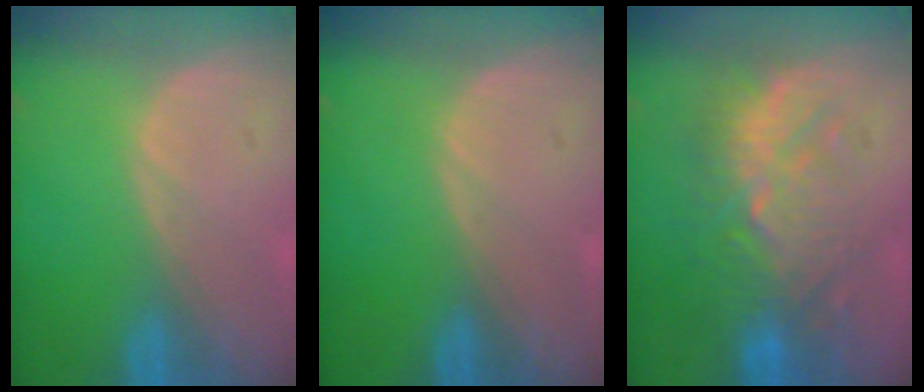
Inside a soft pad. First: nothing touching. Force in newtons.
{"total": 0.0}
{"total": 9.6, "press": 9.4, "slide": 2.1}